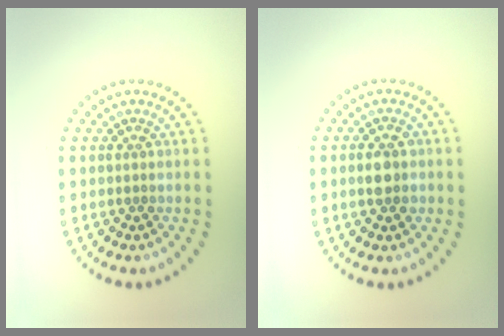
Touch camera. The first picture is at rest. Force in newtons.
{"total": 2.5, "press": 2.5, "slide": 0.3}